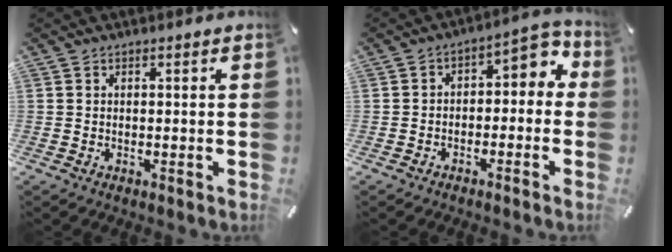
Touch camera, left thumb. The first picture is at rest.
{"total": 5.0, "force": [-0.8, 3.7, 3.4], "torque": [-0.038, -0.001, -0.021]}